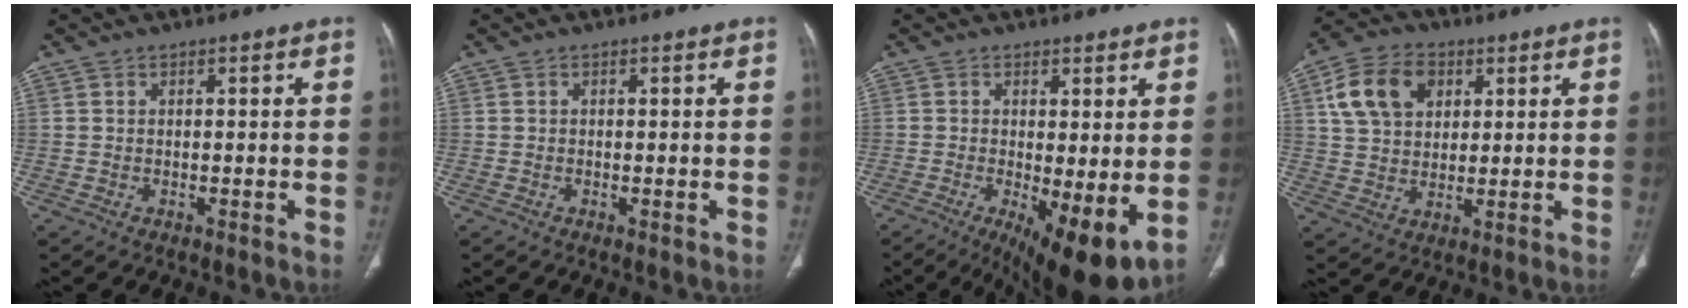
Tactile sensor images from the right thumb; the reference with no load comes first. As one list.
[{"total": 0.0}, {"total": 11.2, "force": [-2.2, 3.5, 10.4], "torque": [-0.162, -0.025, -0.024]}, {"total": 12.1, "force": [4.3, 8.6, 7.3], "torque": [-0.115, 0.001, 0.077]}]